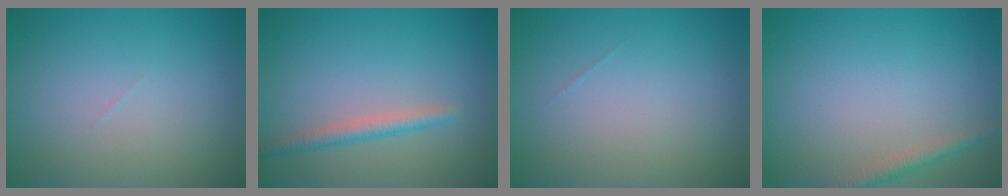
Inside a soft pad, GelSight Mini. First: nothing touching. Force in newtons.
{"total": 1.9, "press": 1.9, "slide": 0.0}
{"total": 0.0}
{"total": 1.4, "press": 1.4, "slide": 0.0}